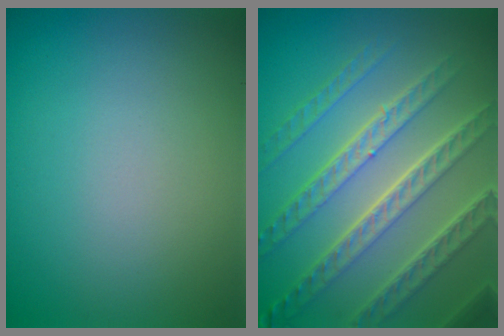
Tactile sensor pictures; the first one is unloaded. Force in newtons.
{"total": 8.1, "press": 5.6, "slide": 5.9}